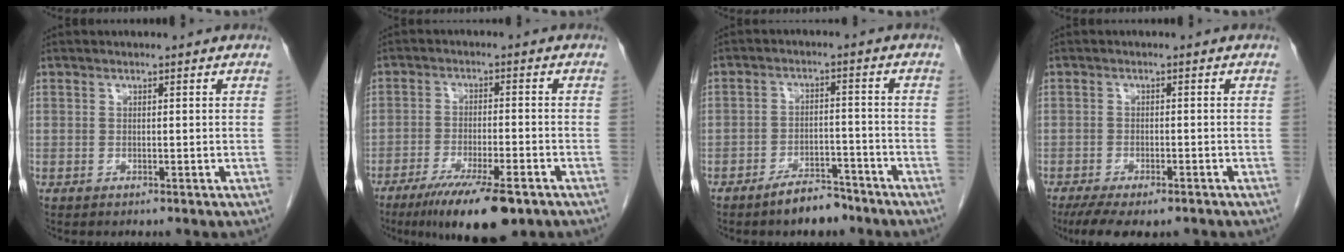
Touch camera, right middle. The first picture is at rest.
{"total": 11.8, "force": [-7.8, 2.0, 8.6], "torque": [-0.142, -0.026, -0.122]}
{"total": 5.3, "force": [-4.3, 2.0, 2.4], "torque": [-0.042, 0.003, -0.066]}
{"total": 9.3, "force": [-7.0, 3.1, 5.3], "torque": [-0.082, -0.013, -0.104]}